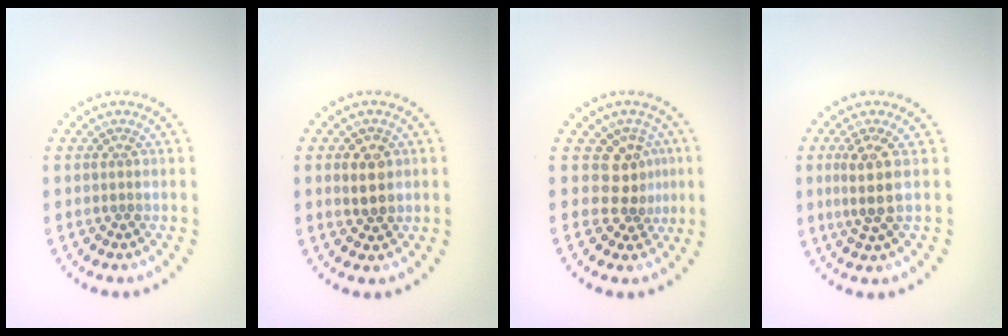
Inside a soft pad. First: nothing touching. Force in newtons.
{"total": 2.4, "press": 2.4, "slide": 0.4}
{"total": 2.9, "press": 2.2, "slide": 1.9}
{"total": 3.0, "press": 2.4, "slide": 1.8}